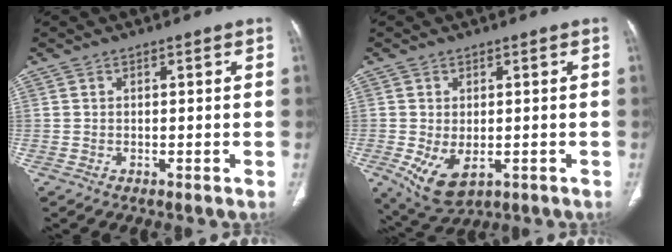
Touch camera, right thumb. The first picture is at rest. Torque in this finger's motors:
{"motor_torque": [-0.39, 0.61, 0.89, -0.04, 0.24]}